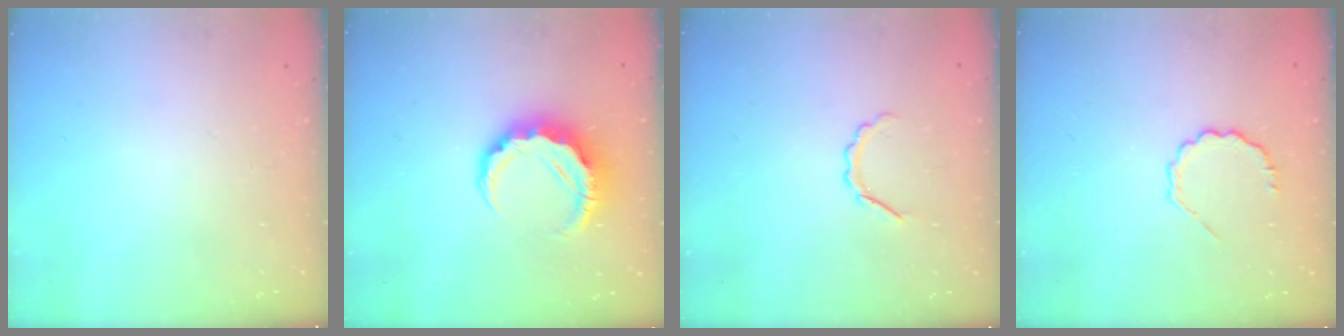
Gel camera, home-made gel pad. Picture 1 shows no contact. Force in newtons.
{"total": 8.3, "press": 8.1, "slide": 1.8}
{"total": 3.7, "press": 3.6, "slide": 0.6}
{"total": 4.0, "press": 3.9, "slide": 1.0}